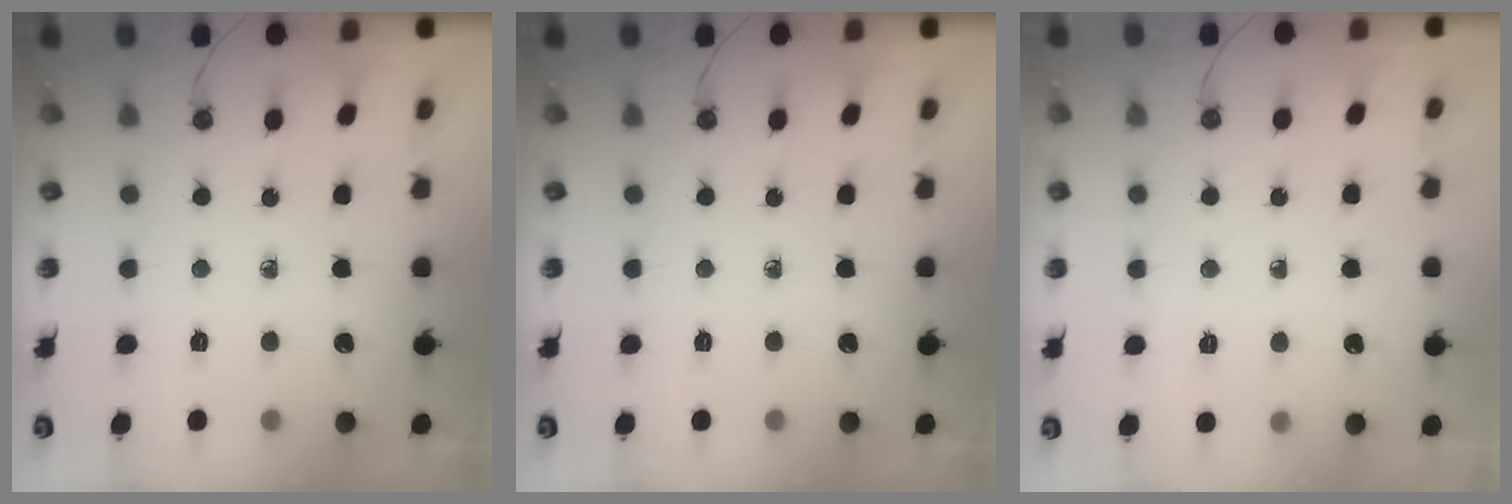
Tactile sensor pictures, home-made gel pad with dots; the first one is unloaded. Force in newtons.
{"total": 0.0}
{"total": 3.4, "press": 2.1, "slide": 2.6}